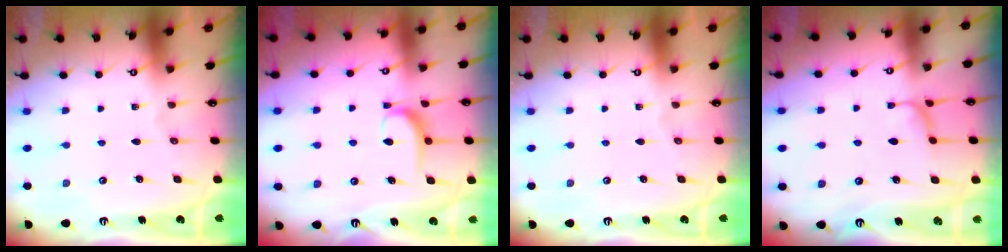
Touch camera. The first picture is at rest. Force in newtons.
{"total": 4.0, "press": 3.9, "slide": 0.8}
{"total": 0.0}
{"total": 0.9, "press": 0.4, "slide": 0.8}